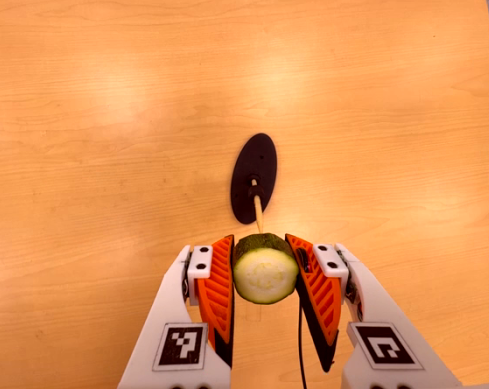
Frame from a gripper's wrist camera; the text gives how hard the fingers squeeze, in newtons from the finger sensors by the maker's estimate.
{"total": 11.1, "left": 9.9, "right": 12.3}